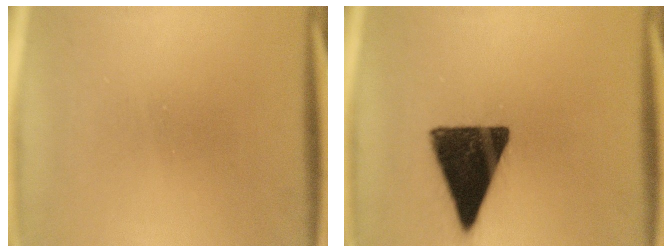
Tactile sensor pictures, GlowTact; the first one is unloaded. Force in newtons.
{"total": 15.7}